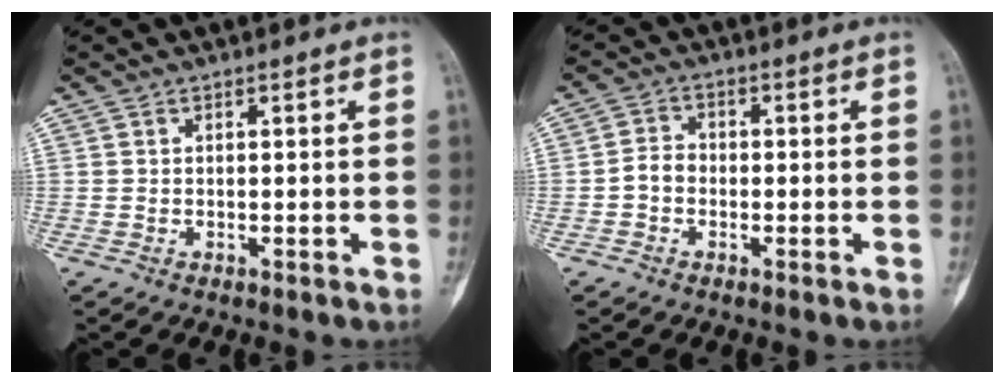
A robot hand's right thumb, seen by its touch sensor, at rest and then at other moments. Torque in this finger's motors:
{"motor_torque": [0.00, 0.02, 0.06, -0.06, 0.00]}